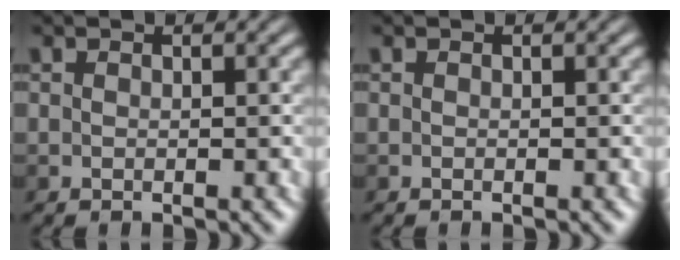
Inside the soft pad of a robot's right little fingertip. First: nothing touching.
{"total": 0.0}